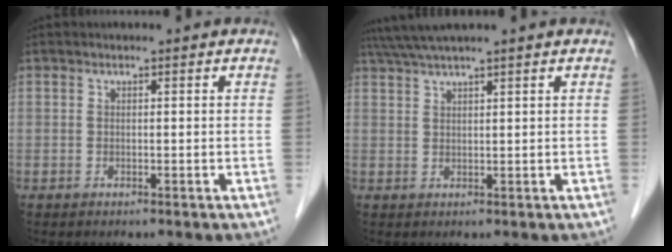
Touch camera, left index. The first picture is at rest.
{"total": 5.4, "force": [4.6, -1.1, 2.7], "torque": [-0.046, 0.033, 0.085]}